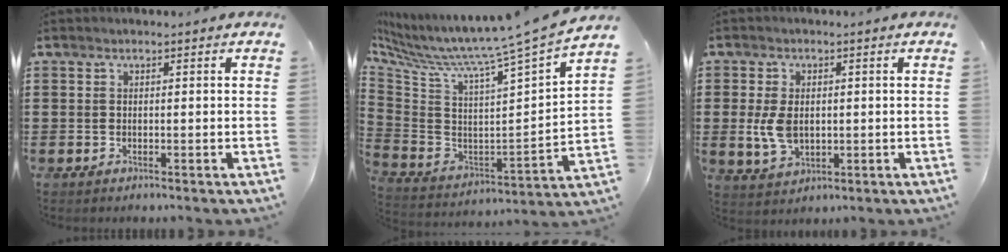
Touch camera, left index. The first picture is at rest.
{"total": 8.1, "force": [7.0, -1.7, 3.6], "torque": [-0.099, -0.077, 0.098]}
{"total": 5.2, "force": [0.2, 3.3, 4.0], "torque": [-0.101, 0.001, 0.000]}